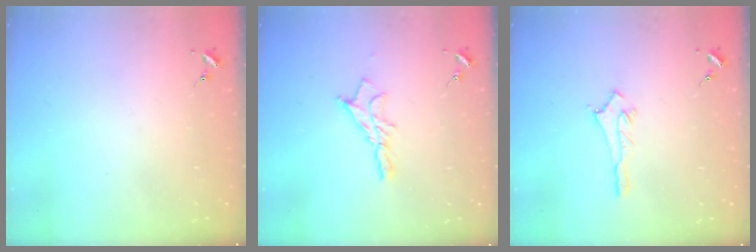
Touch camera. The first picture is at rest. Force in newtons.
{"total": 10.2, "press": 10.1, "slide": 0.9}
{"total": 3.0, "press": 2.9, "slide": 0.3}